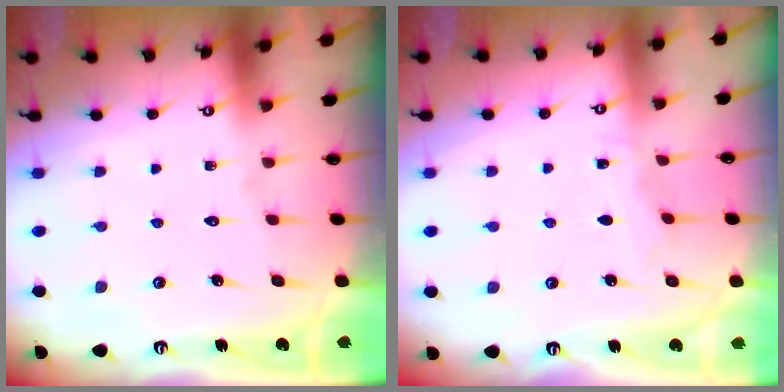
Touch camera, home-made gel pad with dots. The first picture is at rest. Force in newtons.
{"total": 3.1, "press": 3.1, "slide": 0.1}